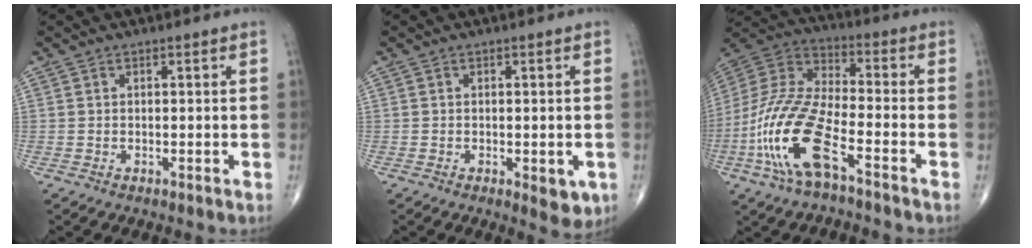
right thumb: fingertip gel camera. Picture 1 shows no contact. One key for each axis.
{"total": 4.4, "fx": -1.3, "fy": 1.9, "fz": 3.7, "tx": -0.032, "ty": -0.007, "tz": -0.012}
{"total": 18.0, "fx": -8.0, "fy": 6.2, "fz": 14.9, "tx": -0.335, "ty": 0.033, "tz": -0.154}